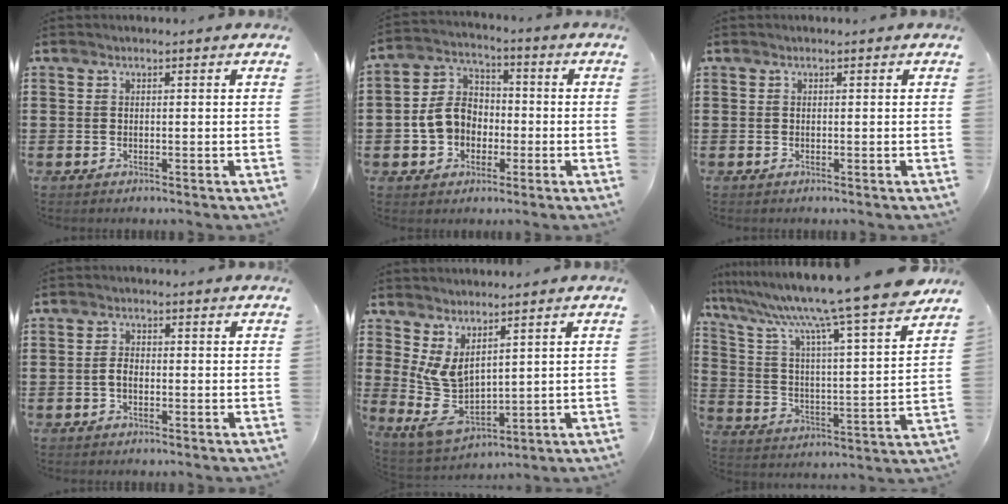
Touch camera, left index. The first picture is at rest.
{"total": 7.6, "force": [-1.5, 6.4, 3.8], "torque": [-0.103, 0.018, -0.031]}
{"total": 0.0}
{"total": 2.0, "force": [-0.6, 1.1, 1.6], "torque": [-0.041, 0.001, -0.013]}
{"total": 6.9, "force": [2.3, 3.6, 5.4], "torque": [-0.134, -0.027, 0.043]}
{"total": 11.2, "force": [9.4, -1.1, 6.0], "torque": [-0.152, -0.074, 0.148]}